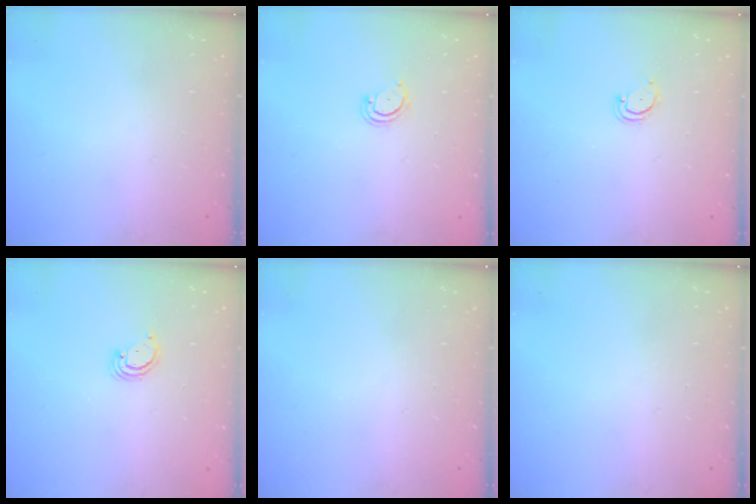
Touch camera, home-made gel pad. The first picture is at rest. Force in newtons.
{"total": 4.1, "press": 4.0, "slide": 0.4}
{"total": 3.4, "press": 3.4, "slide": 0.2}
{"total": 2.5, "press": 2.5, "slide": 0.2}
{"total": 0.0}
{"total": 0.0}